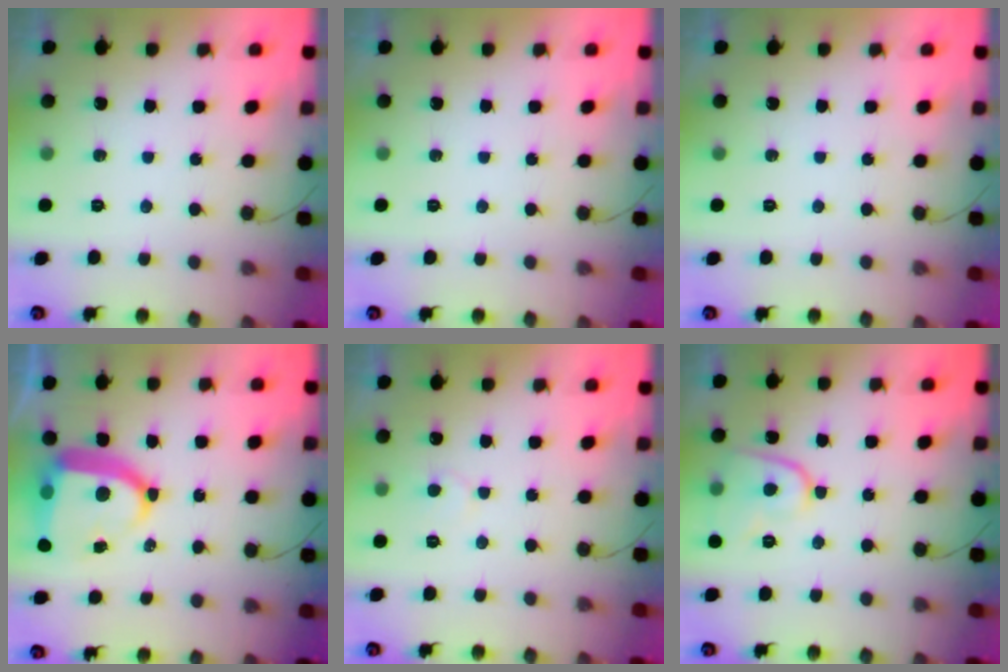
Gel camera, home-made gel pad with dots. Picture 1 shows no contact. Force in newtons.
{"total": 0.0}
{"total": 0.0}
{"total": 13.7, "press": 13.6, "slide": 1.8}
{"total": 4.5, "press": 4.5, "slide": 0.5}
{"total": 10.3, "press": 10.2, "slide": 1.1}